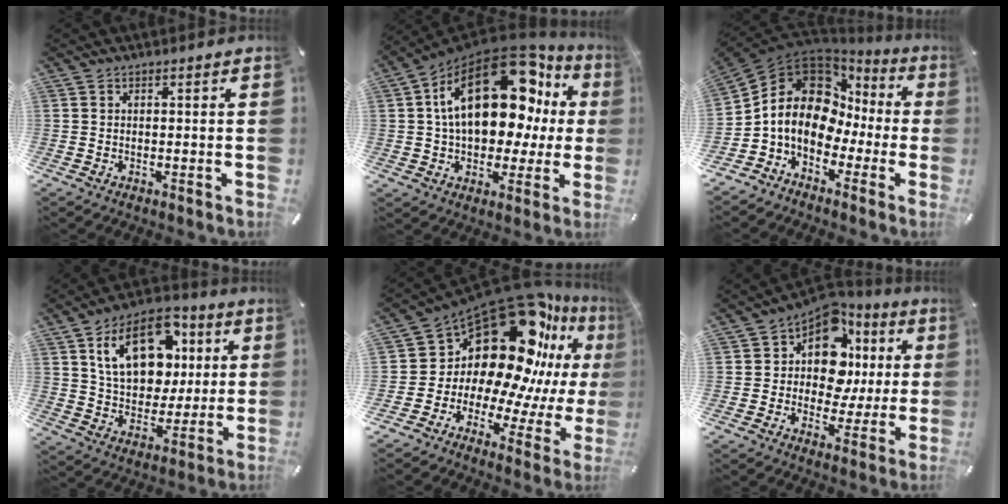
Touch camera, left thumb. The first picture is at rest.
{"total": 24.4, "force": [6.7, 14.0, 18.9], "torque": [-0.312, -0.040, 0.110]}
{"total": 13.7, "force": [1.2, 11.3, 7.6], "torque": [-0.154, -0.020, 0.016]}
{"total": 17.6, "force": [6.4, 12.3, 10.8], "torque": [-0.173, -0.007, 0.116]}
{"total": 22.8, "force": [12.0, 13.9, 13.5], "torque": [-0.201, -0.136, 0.222]}
{"total": 13.0, "force": [4.5, 9.5, 7.6], "torque": [-0.121, -0.042, 0.085]}